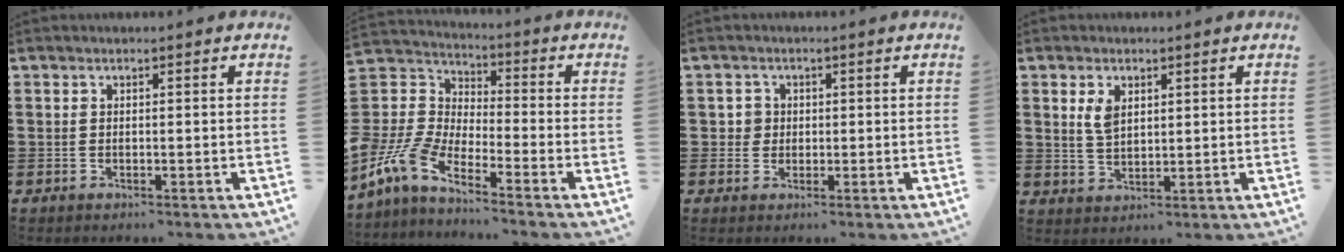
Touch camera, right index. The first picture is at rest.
{"total": 7.0, "force": [-5.6, 2.9, 3.0], "torque": [-0.111, -0.008, -0.123]}
{"total": 2.1, "force": [0.2, 2.0, 0.5], "torque": [-0.018, 0.010, 0.002]}
{"total": 3.5, "force": [1.6, 1.8, 2.5], "torque": [-0.056, 0.005, 0.029]}